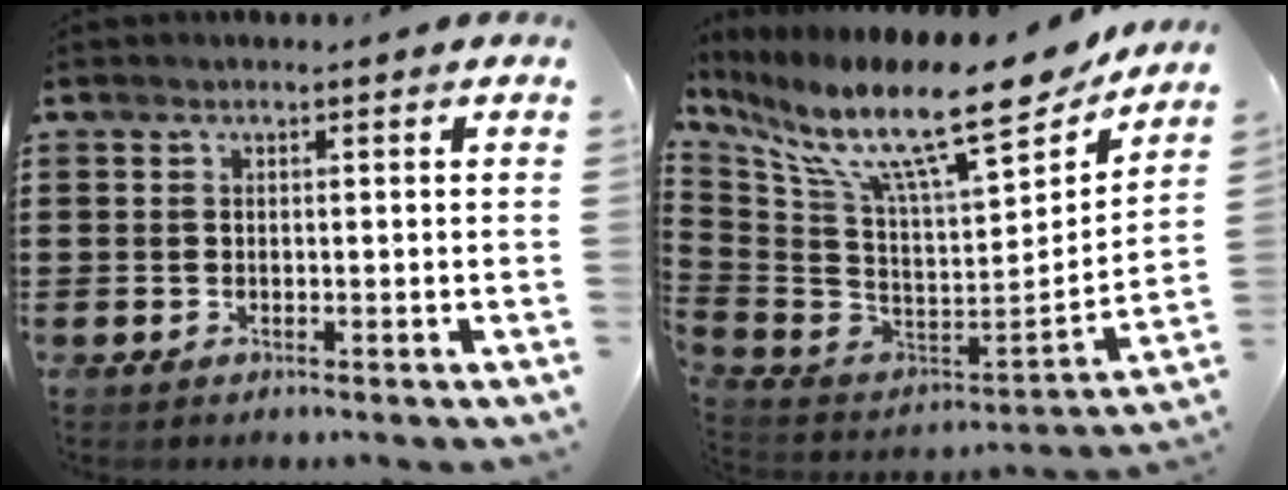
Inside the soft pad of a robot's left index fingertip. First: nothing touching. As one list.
[{"total": 16.6, "force": [11.5, 2.8, 11.5], "torque": [-0.224, -0.078, 0.187]}]